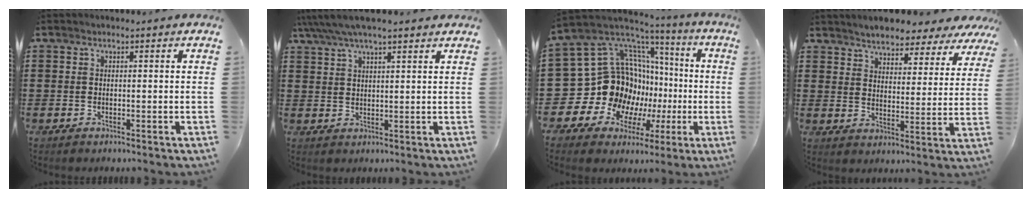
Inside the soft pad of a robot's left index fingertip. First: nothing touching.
{"total": 4.6, "force": [3.7, 0.7, 2.6], "torque": [-0.059, -0.002, 0.065]}
{"total": 17.3, "force": [-1.4, 15.8, 6.9], "torque": [-0.175, -0.044, 0.021]}
{"total": 4.7, "force": [4.7, 0.4, 0.4], "torque": [-0.034, -0.029, 0.079]}